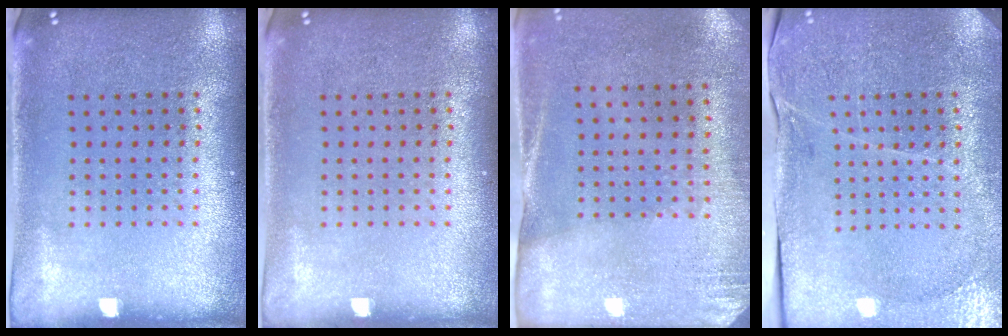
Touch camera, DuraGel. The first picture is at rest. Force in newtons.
{"total": 0.0}
{"total": 2.7, "press": 2.3, "slide": 1.3}
{"total": 3.3, "press": 3.3, "slide": 0.4}